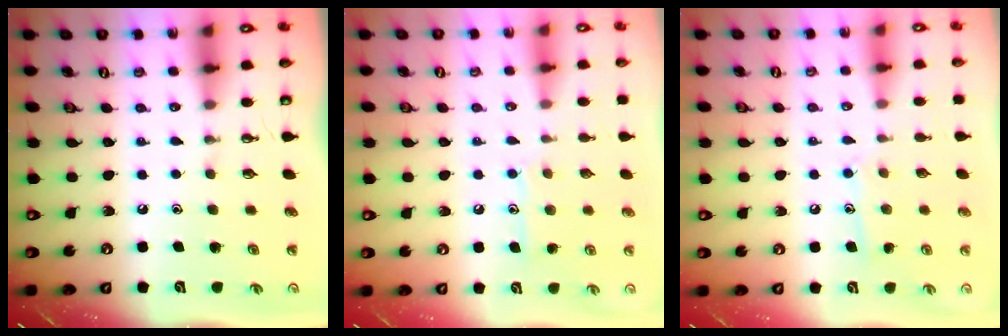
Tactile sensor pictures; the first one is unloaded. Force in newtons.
{"total": 8.1, "press": 8.0, "slide": 0.5}
{"total": 7.8, "press": 7.8, "slide": 0.6}